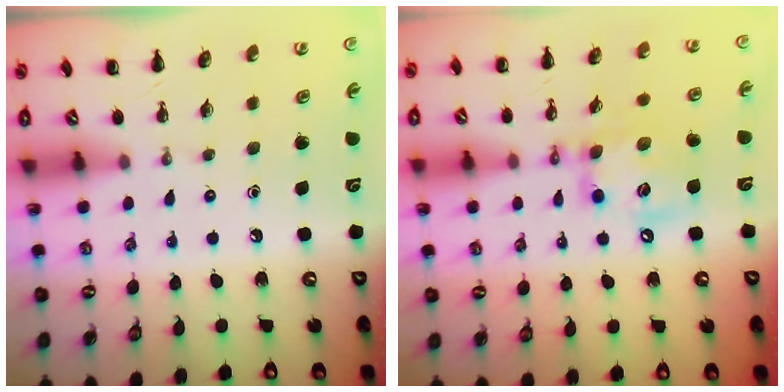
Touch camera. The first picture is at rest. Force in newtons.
{"total": 14.2, "press": 14.0, "slide": 2.3}